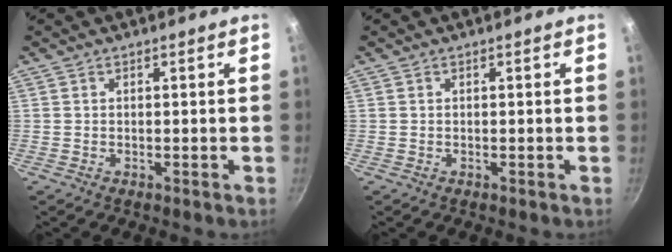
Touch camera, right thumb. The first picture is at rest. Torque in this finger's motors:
{"motor_torque": [0.11, 0.13, 0.00, 0.00, 0.01]}